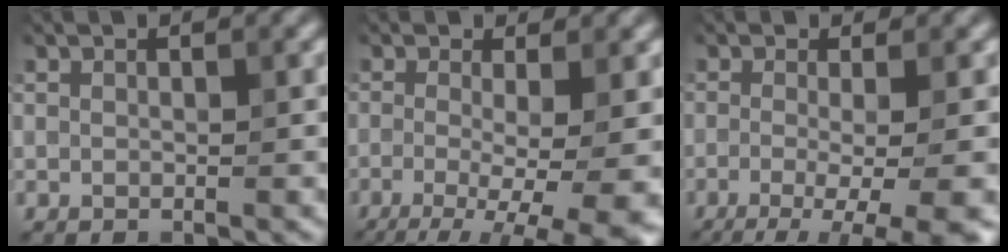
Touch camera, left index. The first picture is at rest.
{"total": 10.2, "force": [-2.7, 3.7, 9.1], "torque": [-0.122, -0.017, -0.034]}
{"total": 8.8, "force": [-3.0, 3.0, 7.7], "torque": [-0.079, -0.005, -0.042]}